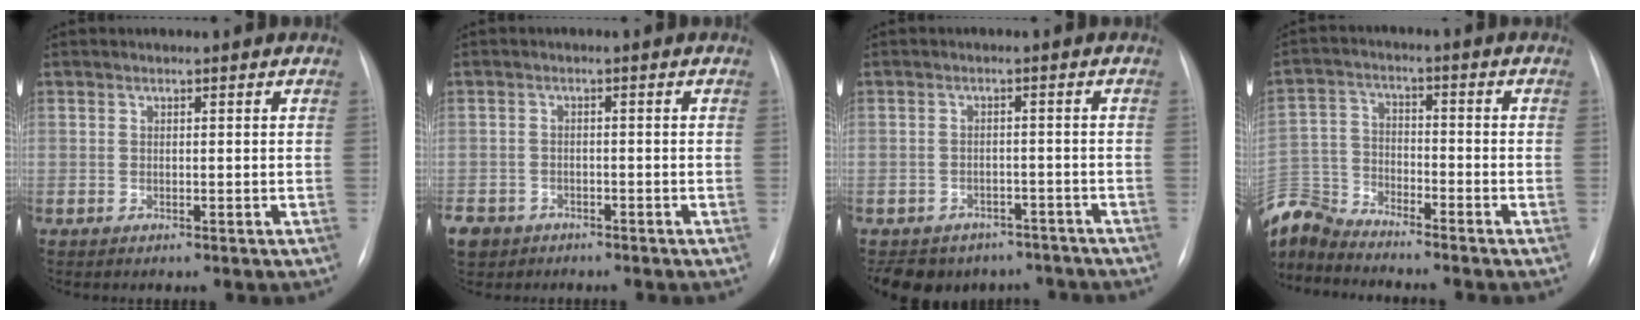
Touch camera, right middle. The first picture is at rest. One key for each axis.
{"total": 6.7, "fx": -4.5, "fy": 4.7, "fz": 1.4, "tx": -0.043, "ty": -0.003, "tz": -0.074}
{"total": 10.6, "fx": -8.5, "fy": 6.1, "fz": 1.6, "tx": -0.026, "ty": 0.011, "tz": -0.097}
{"total": 10.6, "fx": -10.4, "fy": 1.3, "fz": 1.7, "tx": -0.048, "ty": 0.008, "tz": -0.208}